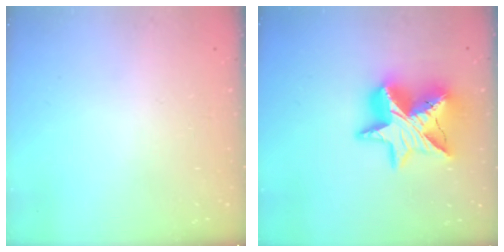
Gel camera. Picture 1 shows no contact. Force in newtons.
{"total": 18.1, "press": 18.1, "slide": 1.4}